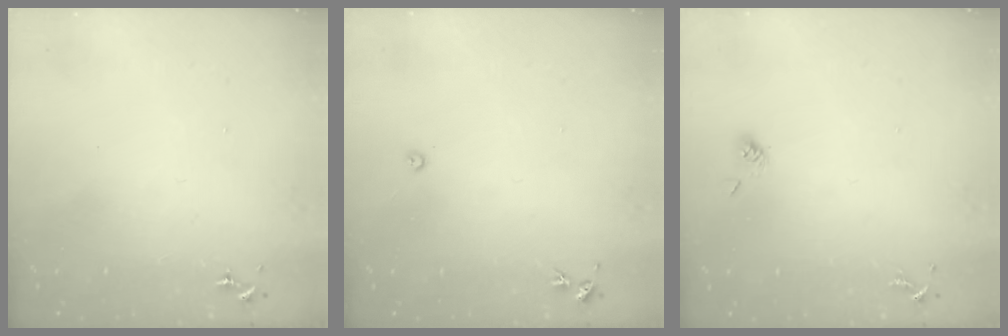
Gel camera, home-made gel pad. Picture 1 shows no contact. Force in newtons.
{"total": 3.0, "press": 3.0, "slide": 0.4}
{"total": 4.6, "press": 4.1, "slide": 2.2}